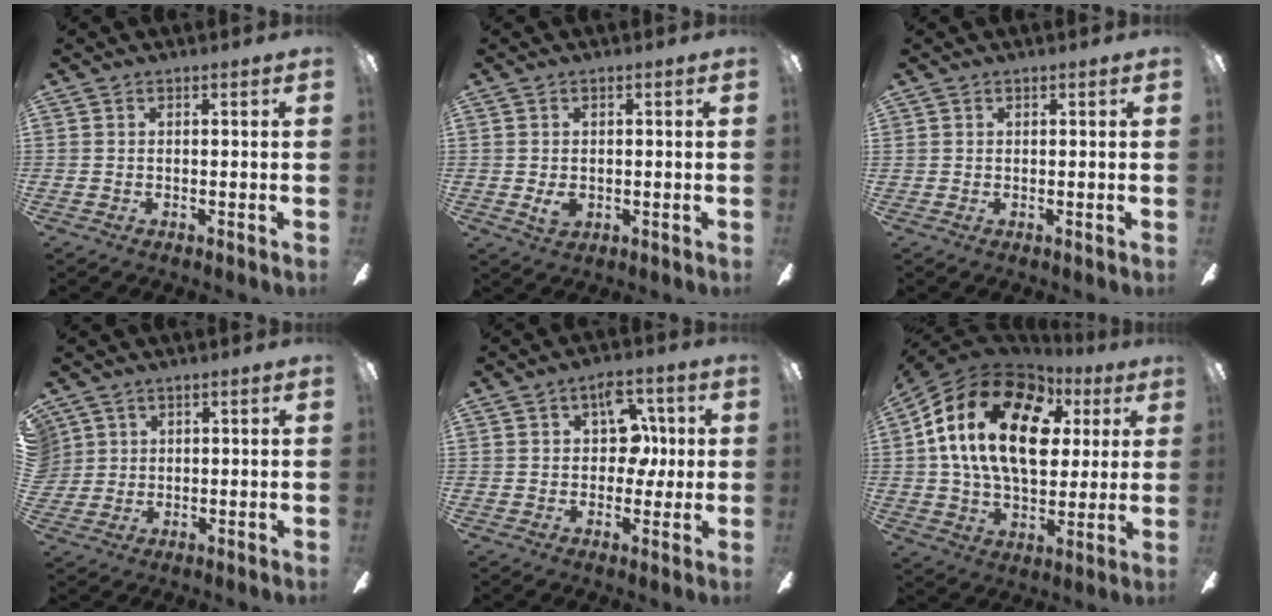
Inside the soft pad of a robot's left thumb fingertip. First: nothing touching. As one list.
[{"total": 3.1, "force": [-0.2, 2.1, 2.2], "torque": [-0.038, -0.002, -0.006]}, {"total": 19.6, "force": [6.7, 14.6, 11.2], "torque": [-0.257, -0.023, 0.124]}, {"total": 3.3, "force": [1.7, 2.8, 0.0], "torque": [-0.012, 0.007, 0.034]}, {"total": 10.2, "force": [2.9, 7.0, 6.9], "torque": [-0.084, 0.003, 0.048]}, {"total": 22.2, "force": [6.8, 14.2, 15.6], "torque": [-0.309, -0.001, 0.114]}]